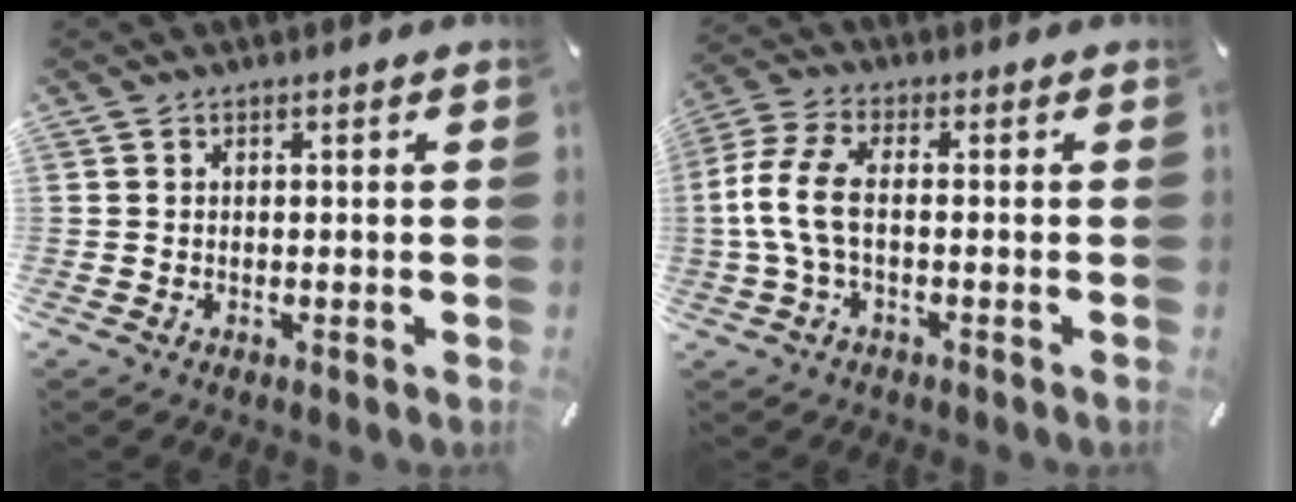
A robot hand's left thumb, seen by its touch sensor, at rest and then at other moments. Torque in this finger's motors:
{"motor_torque": [0.17, 1.29, 0.68, -0.21, 0.31]}